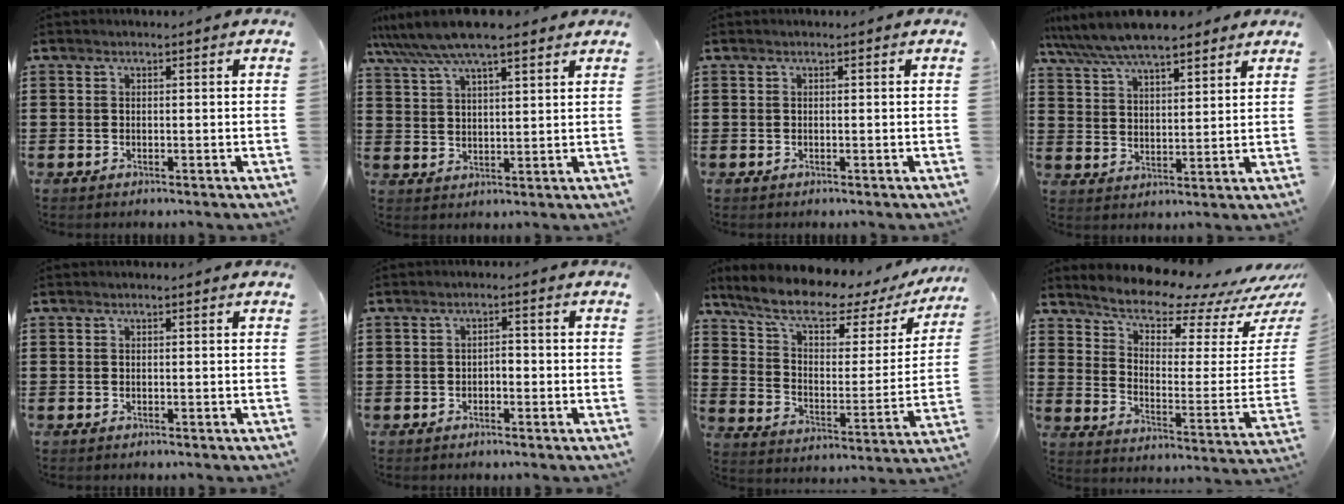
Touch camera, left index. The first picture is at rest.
{"total": 8.3, "force": [6.7, 1.4, 4.6], "torque": [-0.107, -0.014, 0.121]}
{"total": 0.0}
{"total": 8.0, "force": [7.2, 1.6, 3.1], "torque": [-0.085, -0.018, 0.132]}
{"total": 0.0}
{"total": 1.4, "force": [-0.9, 0.6, 0.8], "torque": [-0.020, 0.002, -0.021]}
{"total": 9.4, "force": [7.1, 2.5, 5.6], "torque": [-0.128, -0.041, 0.119]}
{"total": 8.9, "force": [8.1, 1.5, 3.2], "torque": [-0.079, -0.074, 0.137]}